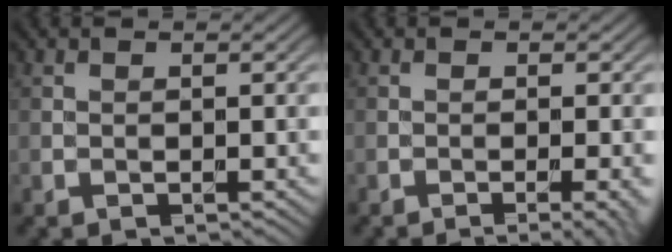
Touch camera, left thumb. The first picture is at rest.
{"total": 3.2, "force": [-1.3, 0.6, 2.8], "torque": [-0.036, 0.003, -0.022]}